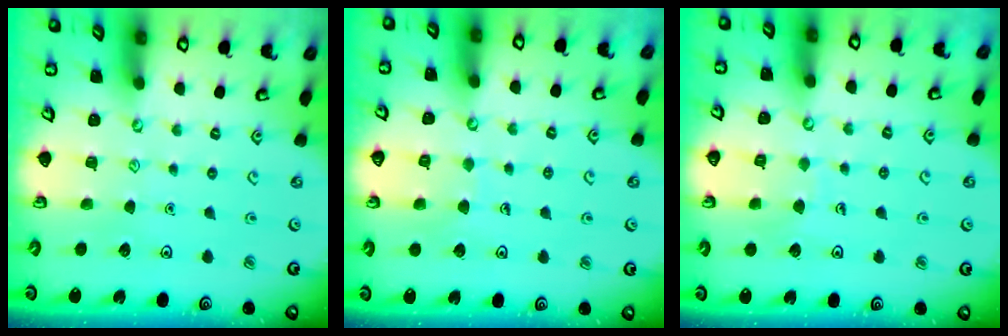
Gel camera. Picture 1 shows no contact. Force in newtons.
{"total": 5.6, "press": 5.6, "slide": 0.4}
{"total": 5.2, "press": 5.2, "slide": 0.3}